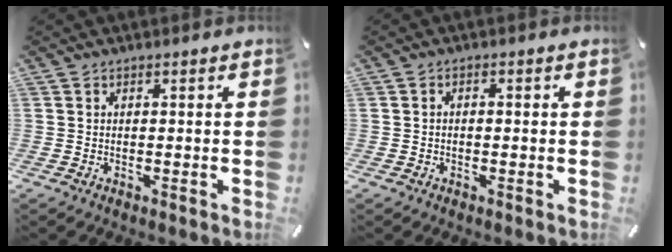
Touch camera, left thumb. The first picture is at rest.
{"total": 0.9, "force": [-0.4, 0.6, 0.5], "torque": [-0.010, 0.002, -0.009]}